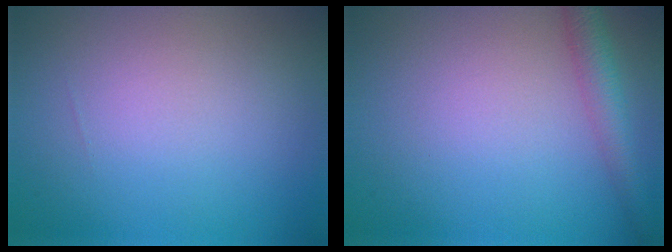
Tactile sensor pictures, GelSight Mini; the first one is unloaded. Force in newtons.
{"total": 3.0, "press": 3.0, "slide": 0.1}